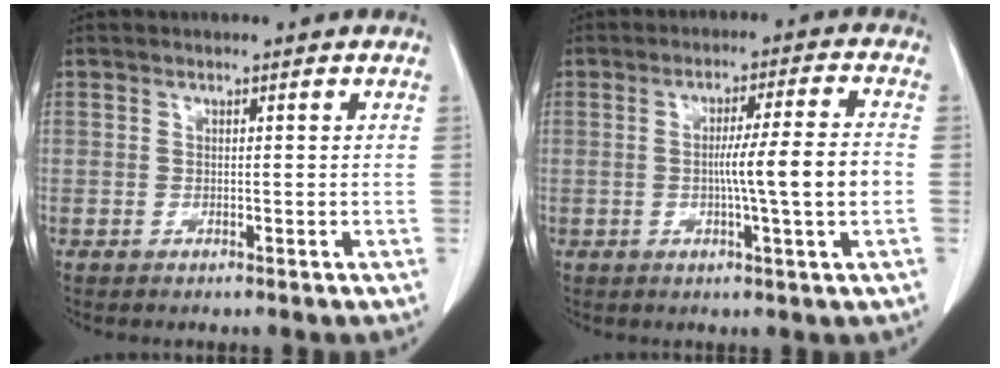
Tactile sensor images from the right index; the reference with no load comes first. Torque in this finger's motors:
{"motor_torque": [1.12, -0.31, 0.58, 0.14]}